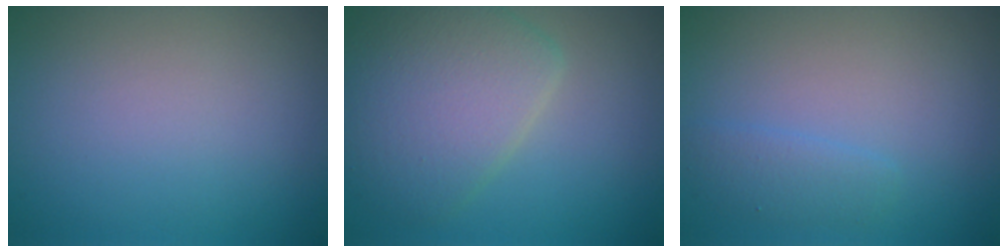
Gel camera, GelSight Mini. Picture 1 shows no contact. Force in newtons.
{"total": 6.1, "press": 6.1, "slide": 0.4}
{"total": 1.6, "press": 1.6, "slide": 0.1}